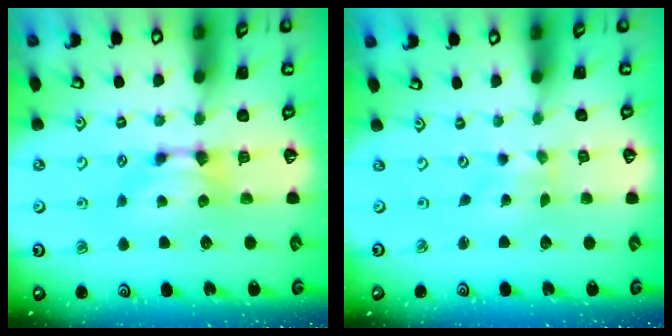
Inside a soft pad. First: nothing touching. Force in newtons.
{"total": 4.4, "press": 4.3, "slide": 0.9}